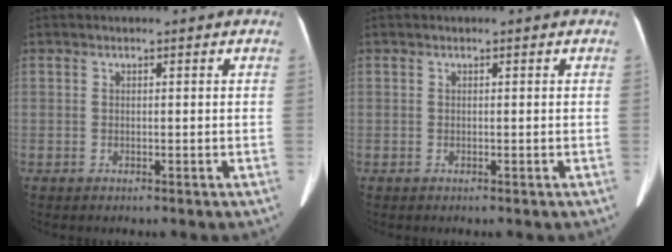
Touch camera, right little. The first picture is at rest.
{"total": 0.0}